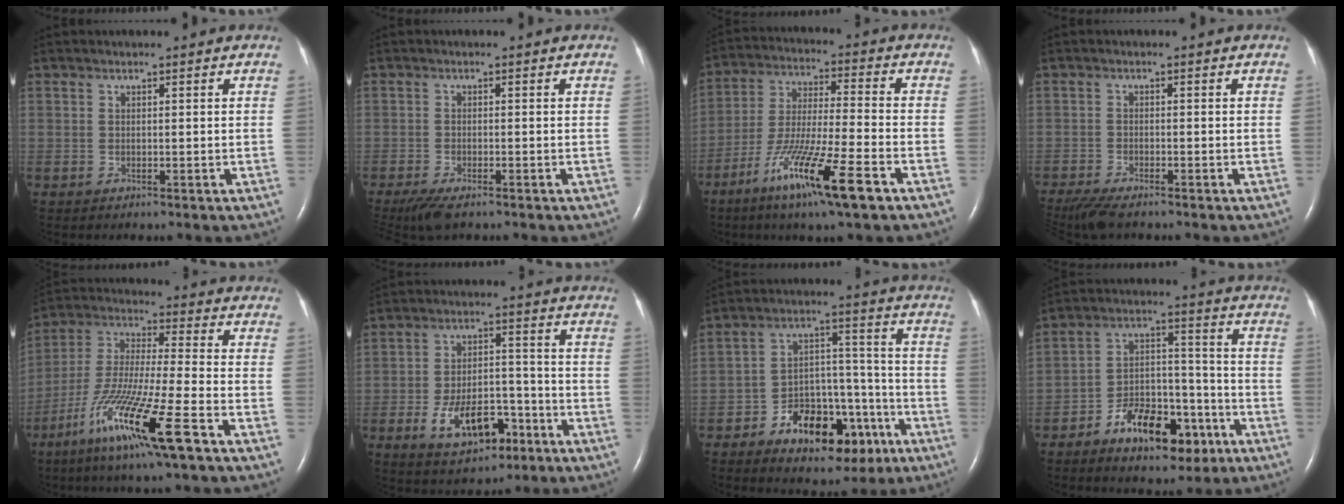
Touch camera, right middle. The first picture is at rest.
{"total": 5.1, "force": [-3.8, 1.2, 3.2], "torque": [-0.064, -0.014, -0.062]}
{"total": 14.8, "force": [-8.1, 0.5, 12.4], "torque": [-0.239, -0.035, -0.145]}
{"total": 6.7, "force": [-5.5, 1.0, 3.6], "torque": [-0.070, -0.020, -0.097]}
{"total": 17.0, "force": [-9.0, 0.2, 14.4], "torque": [-0.307, -0.043, -0.171]}
{"total": 10.2, "force": [-4.9, 5.1, 7.3], "torque": [-0.129, 0.010, -0.073]}
{"total": 14.2, "force": [-7.7, 7.5, 9.3], "torque": [-0.130, 0.035, -0.108]}
{"total": 13.0, "force": [-7.4, 6.1, 8.8], "torque": [-0.140, 0.022, -0.113]}